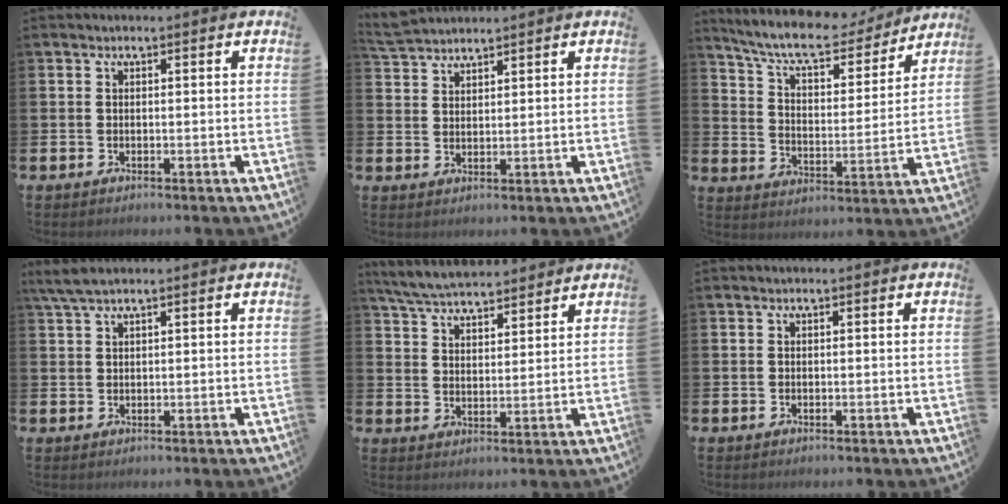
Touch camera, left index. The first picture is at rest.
{"total": 3.9, "force": [3.8, 0.4, 0.5], "torque": [-0.019, -0.012, 0.071]}
{"total": 9.5, "force": [8.5, 1.9, 3.8], "torque": [-0.097, -0.053, 0.144]}
{"total": 2.6, "force": [1.9, 0.3, 1.7], "torque": [-0.041, 0.005, 0.036]}
{"total": 6.2, "force": [6.0, 0.9, 1.3], "torque": [-0.049, -0.026, 0.109]}
{"total": 0.0}